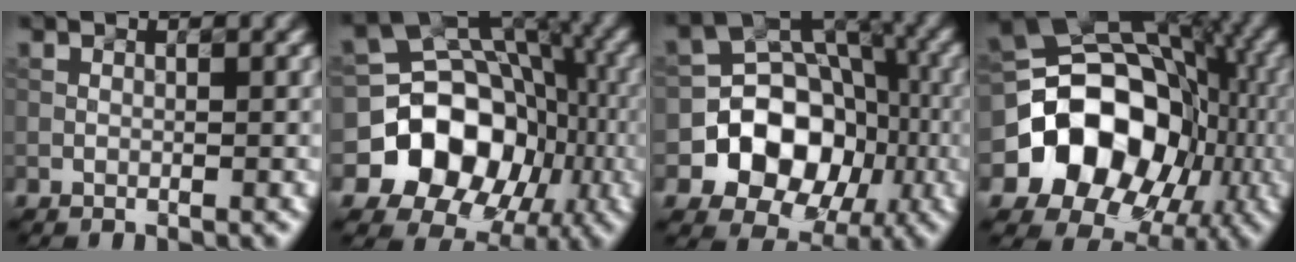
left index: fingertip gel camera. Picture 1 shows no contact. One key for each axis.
{"total": 11.6, "fx": -3.5, "fy": 9.5, "fz": 5.7, "tx": -0.091, "ty": 0.004, "tz": -0.078}
{"total": 9.4, "fx": -2.7, "fy": 7.7, "fz": 4.6, "tx": -0.052, "ty": -0.001, "tz": -0.074}
{"total": 13.1, "fx": -3.3, "fy": 10.2, "fz": 7.6, "tx": -0.103, "ty": 0.000, "tz": -0.065}